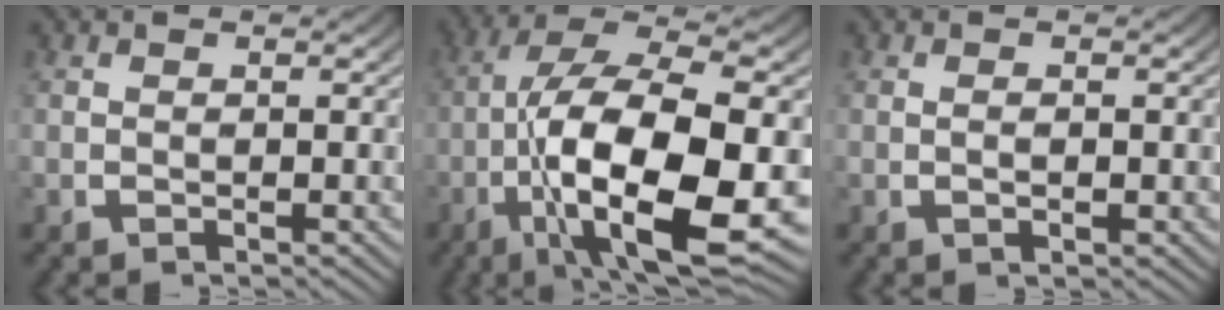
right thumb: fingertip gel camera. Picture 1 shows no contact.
{"total": 15.8, "force": [-3.9, 7.5, 13.3], "torque": [-0.271, -0.055, -0.035]}
{"total": 0.7, "force": [-0.4, 0.1, 0.6], "torque": [-0.014, -0.007, -0.004]}